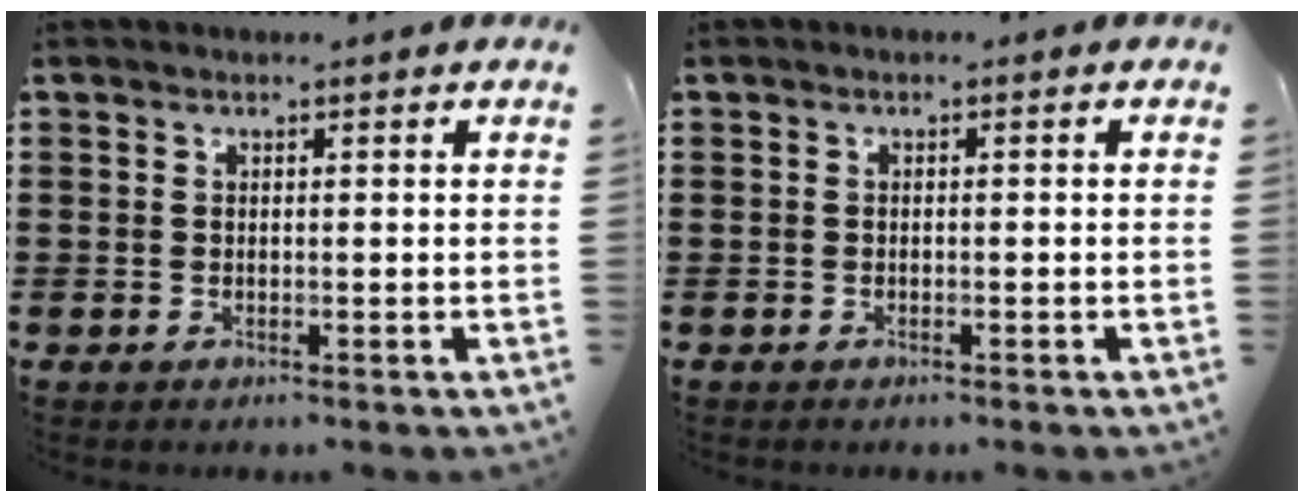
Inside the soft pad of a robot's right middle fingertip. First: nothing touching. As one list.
[{"total": 0.0}]